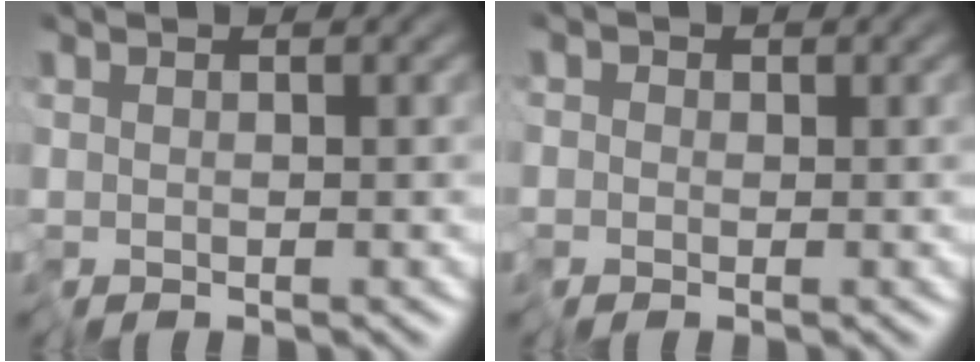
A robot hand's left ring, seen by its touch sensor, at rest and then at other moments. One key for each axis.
{"total": 0.9, "fx": -0.4, "fy": 0.8, "fz": 0.1, "tx": 0.009, "ty": 0.003, "tz": -0.009}